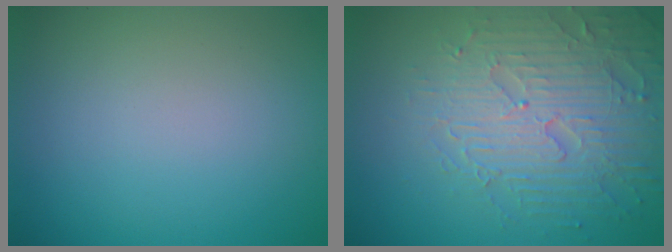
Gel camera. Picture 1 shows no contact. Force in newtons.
{"total": 5.8, "press": 5.0, "slide": 2.9}